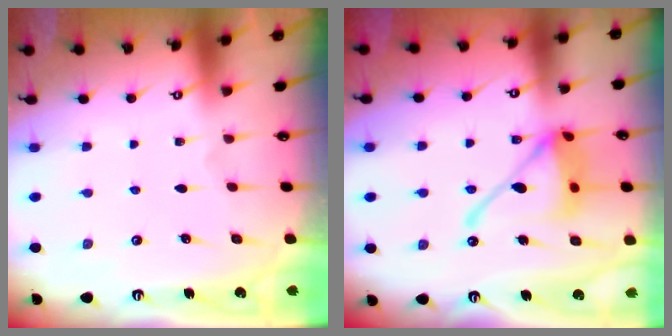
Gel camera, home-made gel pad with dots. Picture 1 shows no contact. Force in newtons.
{"total": 15.6, "press": 15.6, "slide": 1.6}